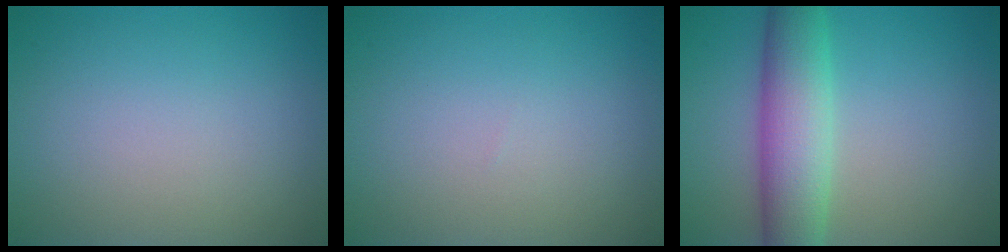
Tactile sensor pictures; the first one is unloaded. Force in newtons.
{"total": 0.0}
{"total": 6.7, "press": 6.7, "slide": 0.4}